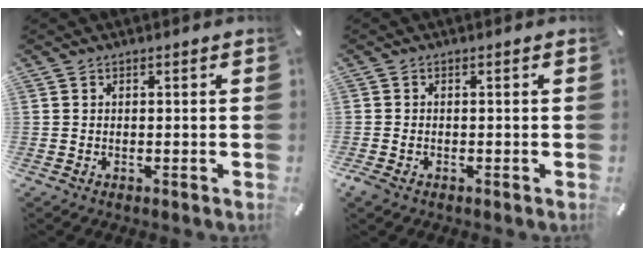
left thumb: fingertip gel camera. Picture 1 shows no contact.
{"total": 1.2, "force": [-0.7, 0.8, 0.5], "torque": [-0.010, 0.001, -0.014]}